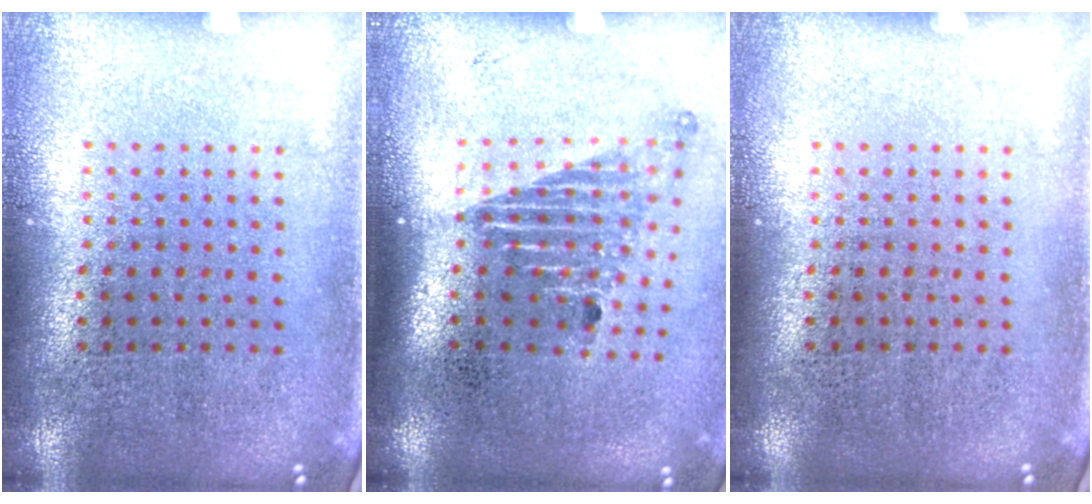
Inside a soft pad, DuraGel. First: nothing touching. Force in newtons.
{"total": 1.6, "press": 1.1, "slide": 1.2}
{"total": 0.0}